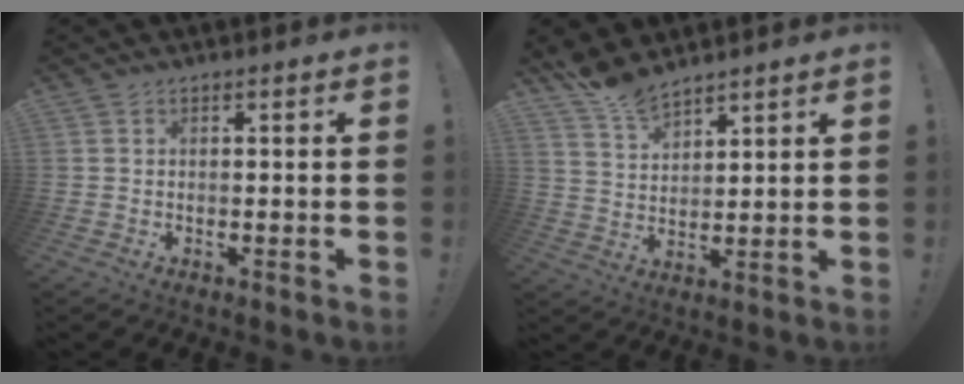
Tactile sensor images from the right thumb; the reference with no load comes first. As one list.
[{"total": 7.5, "force": [6.9, 2.1, 2.1], "torque": [-0.044, -0.048, 0.131]}]